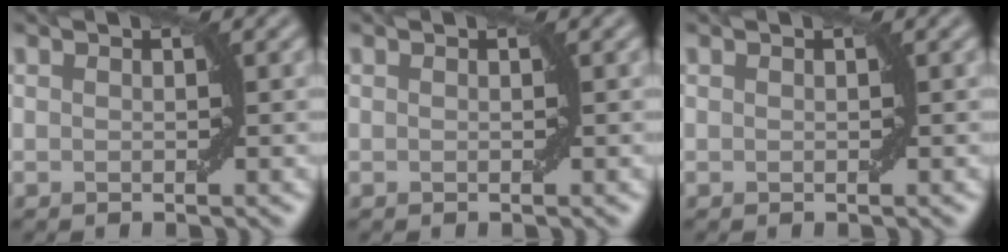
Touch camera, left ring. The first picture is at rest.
{"total": 0.0}
{"total": 0.0}